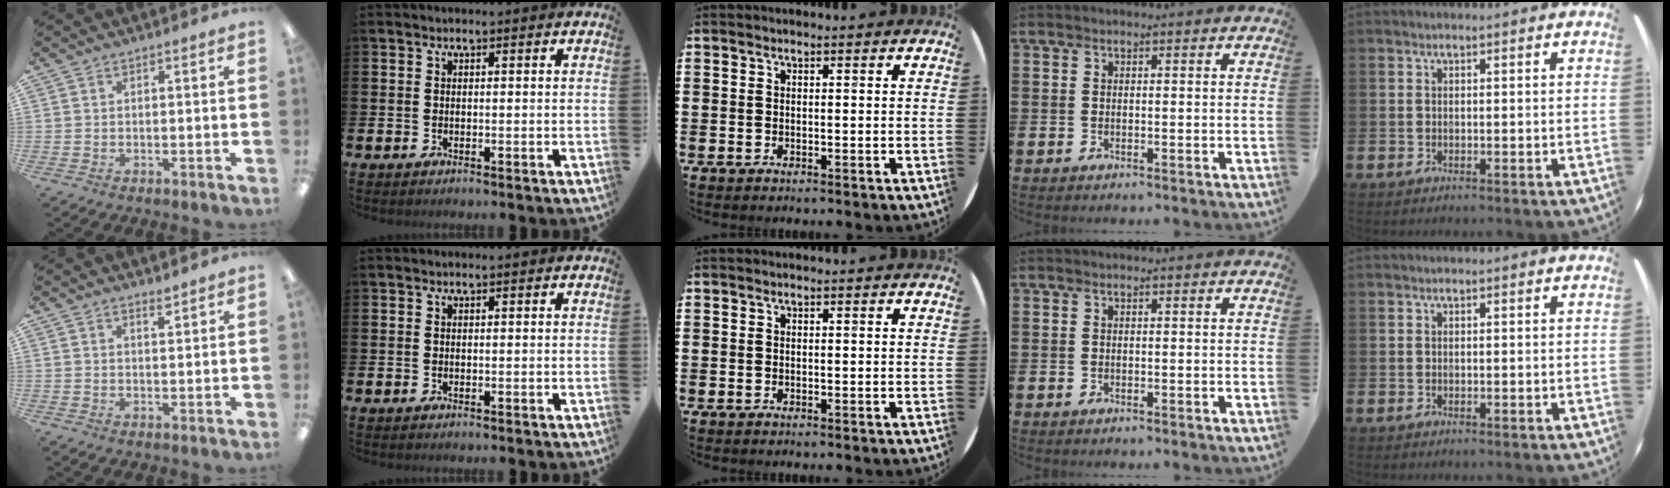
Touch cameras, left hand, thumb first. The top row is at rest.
{"thumb": {"total": 2.0, "force": [1.9, 0.3, 0.7], "torque": [-0.008, -0.008, 0.033]}}